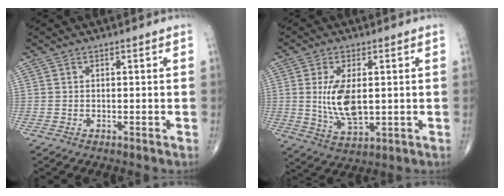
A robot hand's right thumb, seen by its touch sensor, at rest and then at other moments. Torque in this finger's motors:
{"motor_torque": [-0.48, 0.79, 0.83, 0.28, 0.04]}